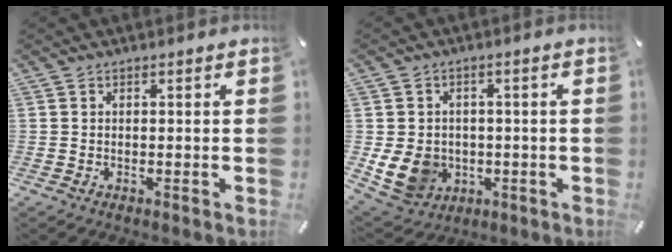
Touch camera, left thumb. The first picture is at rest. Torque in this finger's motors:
{"motor_torque": [1.19, 2.11, 0.60, -0.43, 0.14]}